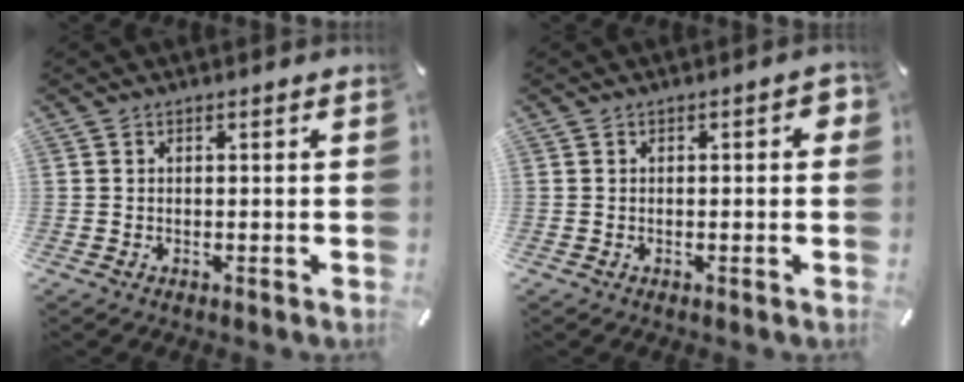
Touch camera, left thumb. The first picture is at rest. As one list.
[{"total": 2.4, "force": [-0.2, 1.0, 2.2], "torque": [-0.031, 0.002, -0.005]}]